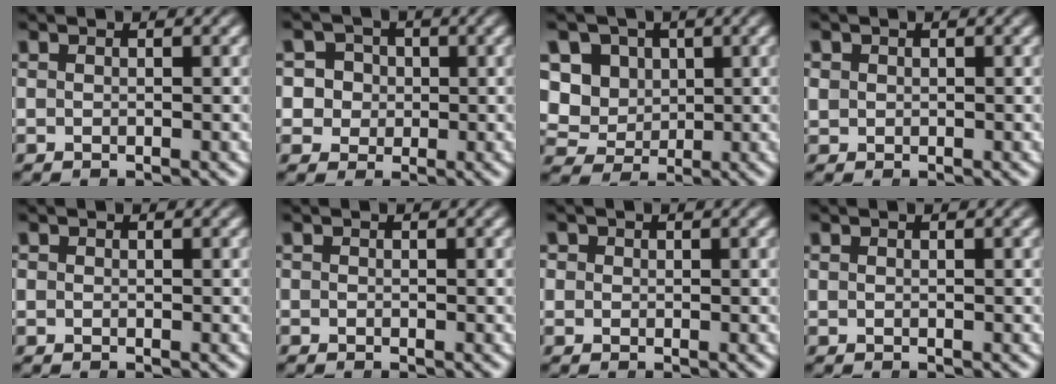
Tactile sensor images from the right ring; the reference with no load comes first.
{"total": 8.1, "force": [0.3, 7.5, 2.9], "torque": [-0.074, -0.019, 0.005]}
{"total": 12.5, "force": [1.3, 11.7, 4.4], "torque": [-0.133, -0.029, 0.015]}
{"total": 1.4, "force": [0.3, 1.4, 0.3], "torque": [-0.009, -0.003, 0.010]}
{"total": 1.0, "force": [-0.1, 0.9, 0.0], "torque": [-0.004, -0.003, -0.003]}
{"total": 0.7, "force": [-0.4, 0.6, 0.0], "torque": [-0.006, -0.005, -0.009]}
{"total": 1.3, "force": [0.2, 1.2, 0.2], "torque": [-0.005, -0.006, 0.005]}
{"total": 0.0}